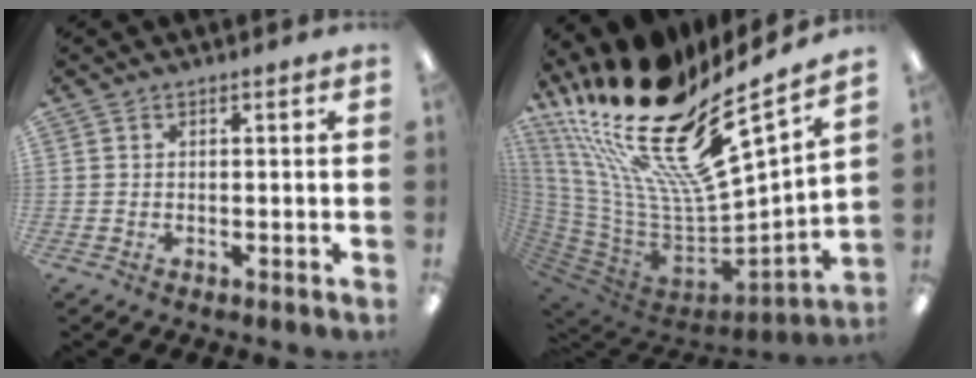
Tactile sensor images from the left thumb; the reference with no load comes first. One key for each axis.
{"total": 26.3, "fx": 15.9, "fy": 8.6, "fz": 19.2, "tx": -0.324, "ty": -0.143, "tz": 0.283}